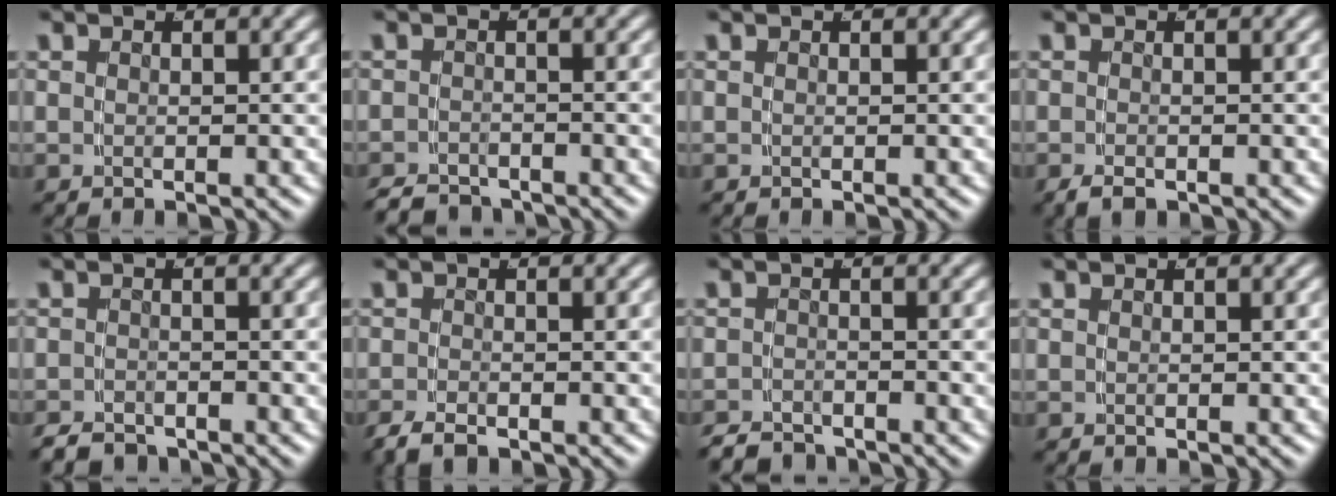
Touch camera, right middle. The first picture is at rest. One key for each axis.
{"total": 2.9, "fx": -2.9, "fy": 0.4, "fz": 0.0, "tx": 0.007, "ty": -0.015, "tz": -0.045}
{"total": 0.0}
{"total": 1.2, "fx": -1.1, "fy": 0.1, "fz": 0.5, "tx": -0.013, "ty": -0.009, "tz": -0.013}
{"total": 2.6, "fx": -2.5, "fy": 0.6, "fz": 0.1, "tx": 0.003, "ty": -0.014, "tz": -0.038}
{"total": 1.9, "fx": -1.7, "fy": 0.5, "fz": 0.7, "tx": -0.021, "ty": -0.012, "tz": -0.024}
{"total": 2.9, "fx": -2.9, "fy": 0.6, "fz": 0.1, "tx": 0.005, "ty": -0.015, "tz": -0.045}
{"total": 0.0}